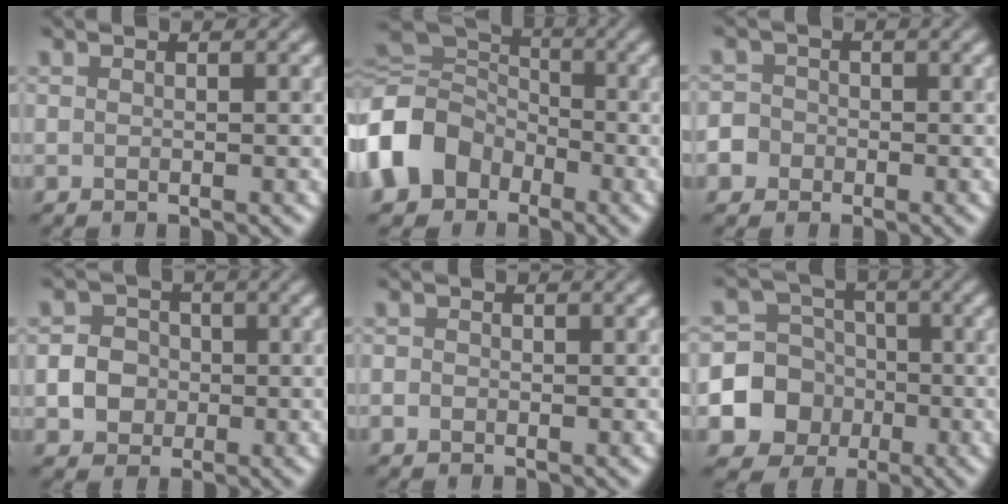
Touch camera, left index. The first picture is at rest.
{"total": 10.1, "force": [-3.2, 8.3, 4.7], "torque": [-0.122, -0.013, -0.082]}
{"total": 4.5, "force": [-2.0, 3.9, 1.0], "torque": [-0.006, -0.002, -0.057]}
{"total": 3.2, "force": [-0.6, 2.9, 1.3], "torque": [-0.015, 0.002, -0.015]}
{"total": 0.9, "force": [-0.4, 0.8, 0.3], "torque": [-0.002, -0.004, -0.010]}
{"total": 7.3, "force": [-2.2, 6.7, 1.7], "torque": [-0.019, -0.003, -0.074]}